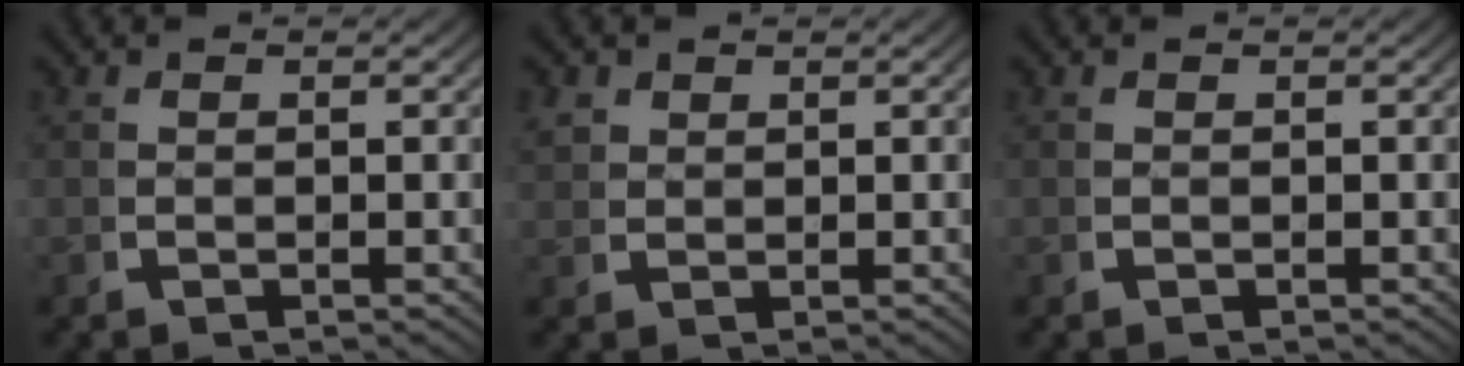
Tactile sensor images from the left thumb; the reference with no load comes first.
{"total": 1.8, "force": [1.3, 1.2, 0.6], "torque": [-0.013, 0.000, 0.030]}
{"total": 0.0}